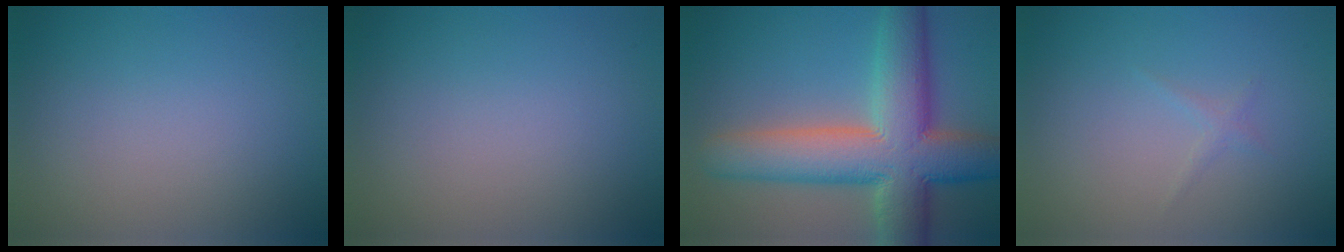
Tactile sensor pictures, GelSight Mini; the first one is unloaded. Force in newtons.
{"total": 0.0}
{"total": 12.1, "press": 12.0, "slide": 0.8}
{"total": 0.7, "press": 0.7, "slide": 0.1}